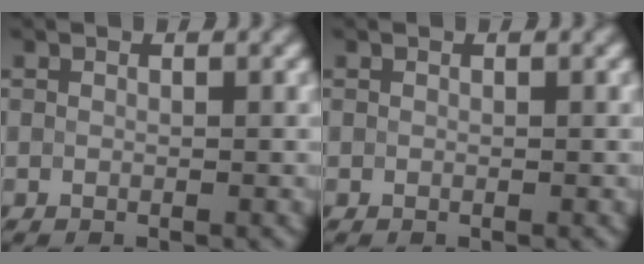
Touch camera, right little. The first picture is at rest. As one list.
[{"total": 0.0}]